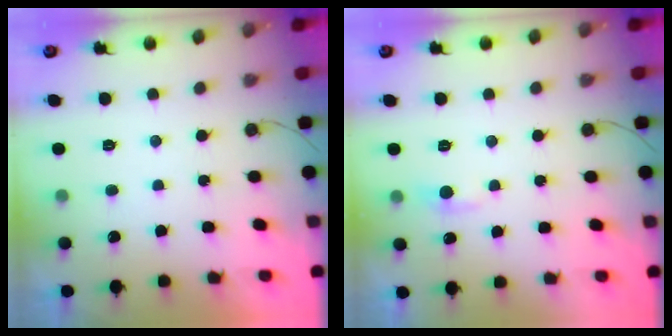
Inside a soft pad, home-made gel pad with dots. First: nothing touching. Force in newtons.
{"total": 4.3, "press": 4.2, "slide": 0.6}